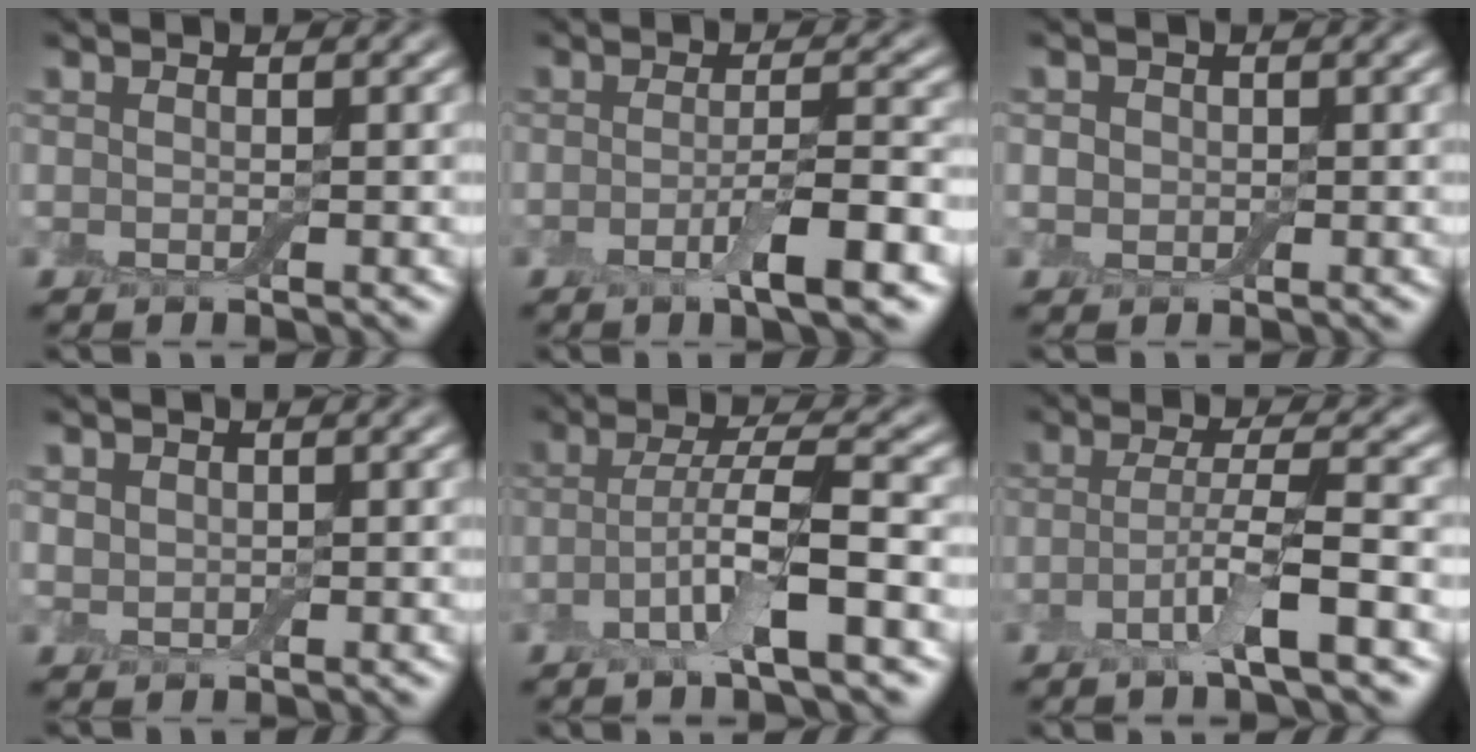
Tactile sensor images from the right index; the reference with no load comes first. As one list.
[{"total": 4.4, "force": [-1.7, 0.8, 4.0], "torque": [-0.063, -0.002, -0.030]}, {"total": 1.2, "force": [-0.1, 1.2, 0.3], "torque": [0.000, -0.006, -0.001]}, {"total": 1.0, "force": [0.5, 0.9, 0.3], "torque": [-0.004, -0.003, 0.014]}, {"total": 5.5, "force": [-2.1, 0.9, 5.0], "torque": [-0.094, 0.006, -0.046]}, {"total": 4.4, "force": [-2.0, 0.5, 3.9], "torque": [-0.070, 0.001, -0.049]}]